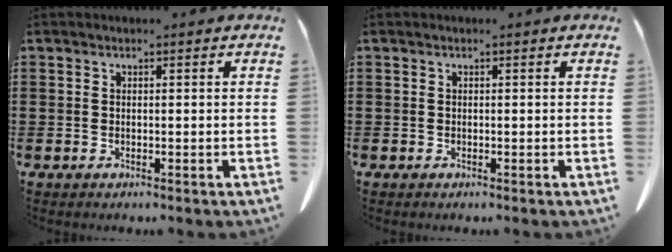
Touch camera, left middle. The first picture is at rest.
{"total": 0.0}